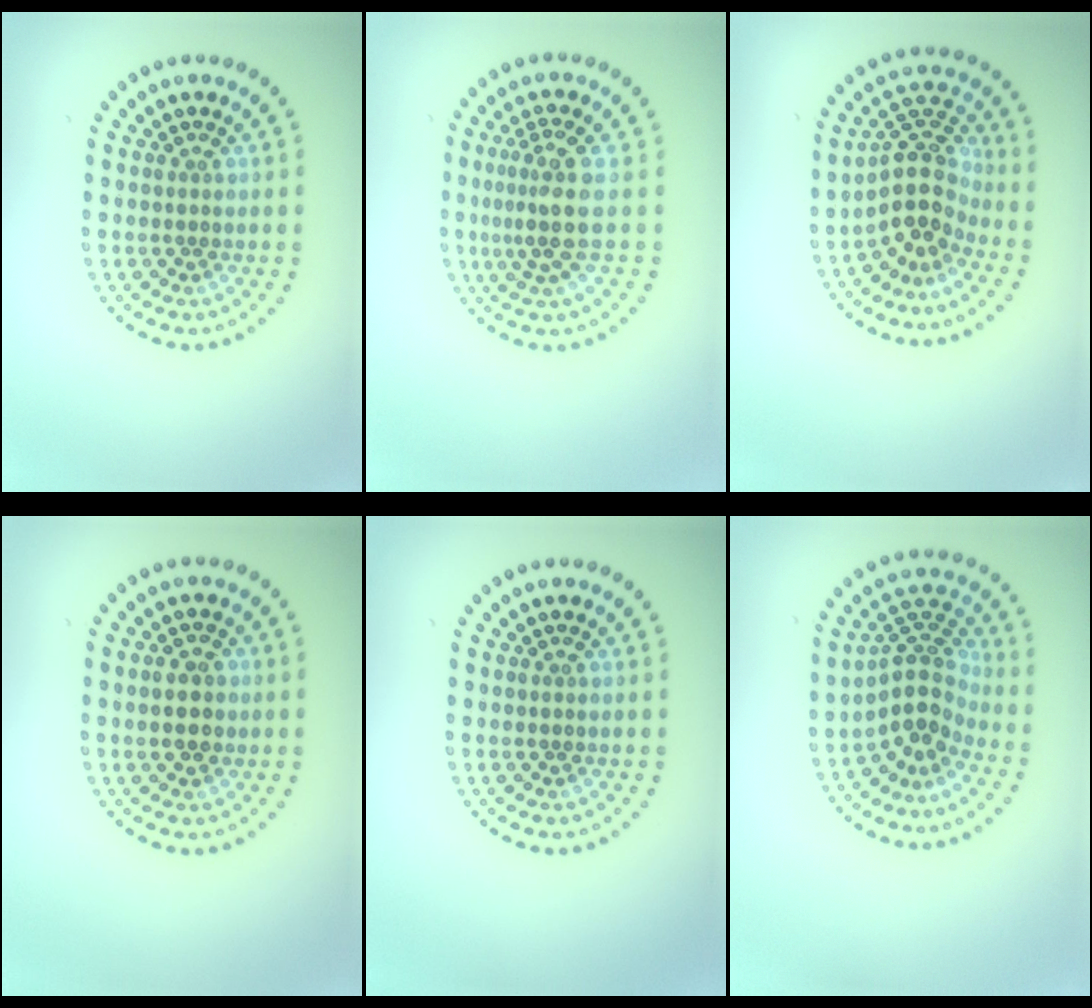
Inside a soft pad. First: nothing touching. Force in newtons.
{"total": 3.3, "press": 2.5, "slide": 2.1}
{"total": 4.6, "press": 3.8, "slide": 2.5}
{"total": 2.2, "press": 2.2, "slide": 0.1}
{"total": 0.0}
{"total": 3.9, "press": 3.0, "slide": 2.5}